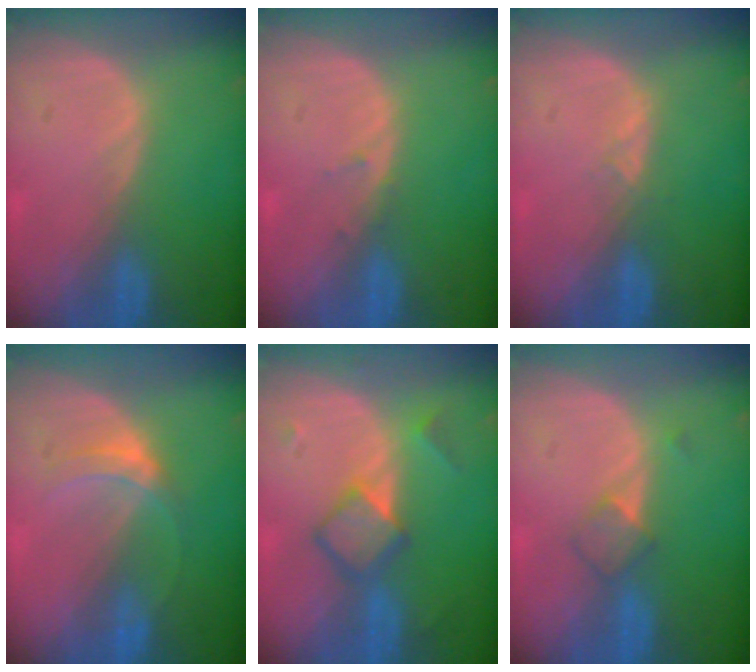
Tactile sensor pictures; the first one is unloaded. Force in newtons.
{"total": 0.9, "press": 0.6, "slide": 0.6}
{"total": 1.4, "press": 1.2, "slide": 0.8}
{"total": 3.7, "press": 3.3, "slide": 1.7}
{"total": 5.2, "press": 5.2, "slide": 0.1}
{"total": 3.0, "press": 2.7, "slide": 1.2}